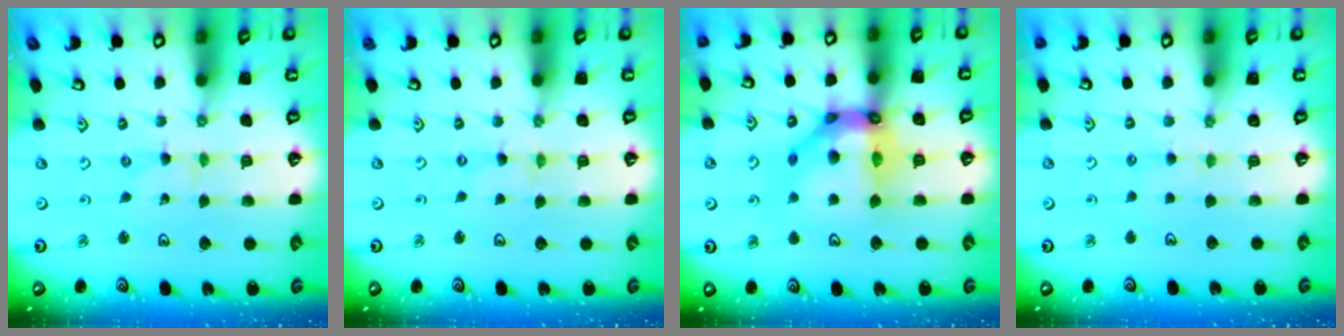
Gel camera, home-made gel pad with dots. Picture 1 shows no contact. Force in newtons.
{"total": 0.0}
{"total": 17.0, "press": 16.9, "slide": 1.8}
{"total": 3.1, "press": 3.0, "slide": 0.5}